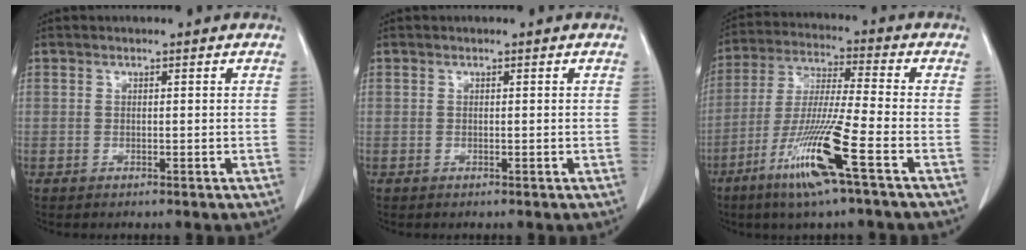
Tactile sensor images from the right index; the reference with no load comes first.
{"total": 0.0}
{"total": 13.5, "force": [-6.6, -0.6, 11.8], "torque": [-0.240, -0.027, -0.126]}